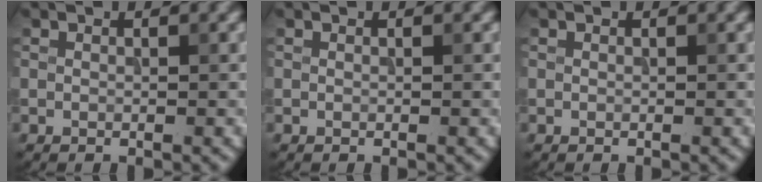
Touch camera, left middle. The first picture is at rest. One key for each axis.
{"total": 0.0}
{"total": 0.0}